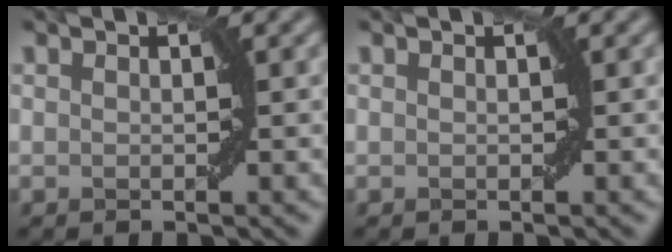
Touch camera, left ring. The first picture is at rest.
{"total": 0.0}